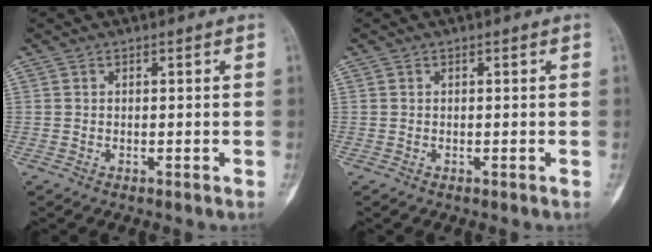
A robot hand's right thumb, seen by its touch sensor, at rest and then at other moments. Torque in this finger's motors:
{"motor_torque": [0.00, 0.00, 0.04, 0.00, 0.00]}